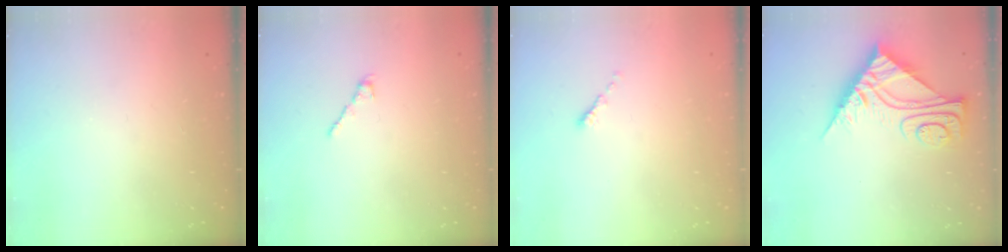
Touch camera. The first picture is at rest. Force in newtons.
{"total": 1.7, "press": 1.5, "slide": 0.6}
{"total": 0.6, "press": 0.5, "slide": 0.2}
{"total": 11.4, "press": 11.4, "slide": 1.1}